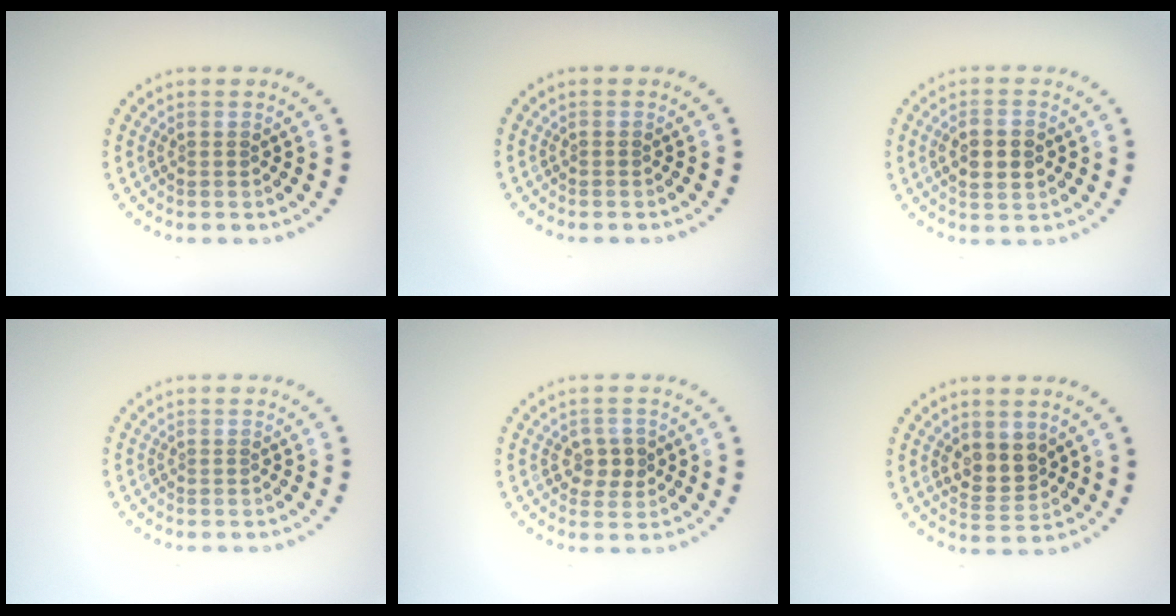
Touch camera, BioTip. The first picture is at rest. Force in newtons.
{"total": 0.0}
{"total": 3.2, "press": 3.2, "slide": 0.1}
{"total": 0.0}
{"total": 2.2, "press": 2.2, "slide": 0.5}
{"total": 2.9, "press": 2.7, "slide": 1.0}